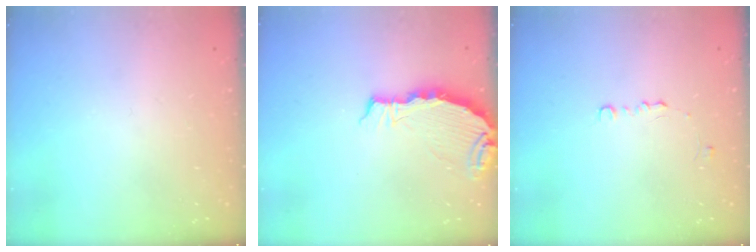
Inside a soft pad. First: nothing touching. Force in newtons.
{"total": 6.9, "press": 6.9, "slide": 0.4}
{"total": 6.1, "press": 6.1, "slide": 0.6}